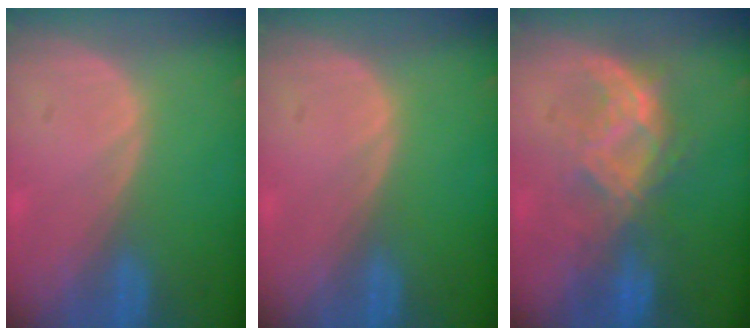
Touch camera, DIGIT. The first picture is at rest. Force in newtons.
{"total": 0.0}
{"total": 7.2, "press": 7.2, "slide": 0.8}